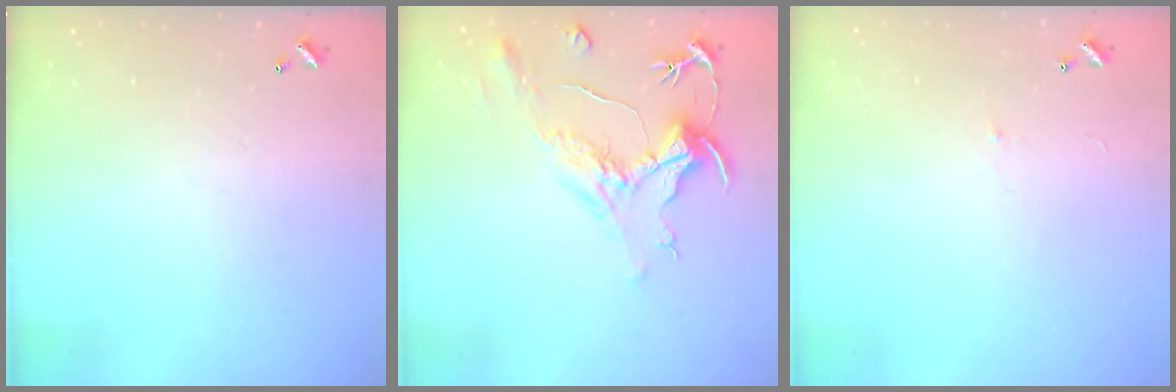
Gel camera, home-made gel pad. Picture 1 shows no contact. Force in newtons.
{"total": 2.1, "press": 1.7, "slide": 1.3}
{"total": 0.6, "press": 0.0, "slide": 0.6}